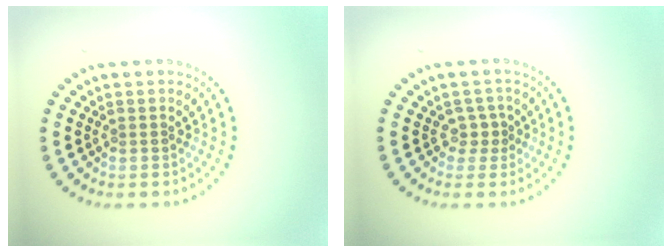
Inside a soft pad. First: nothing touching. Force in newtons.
{"total": 1.5, "press": 1.1, "slide": 1.0}